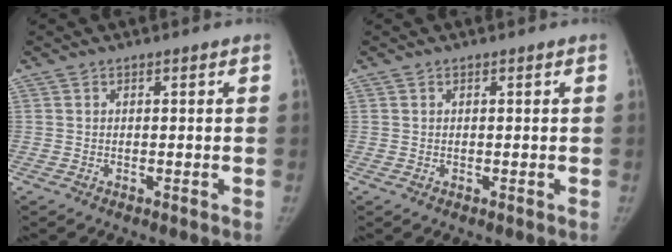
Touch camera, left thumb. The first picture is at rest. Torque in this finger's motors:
{"motor_torque": [-0.10, -0.08, -0.30, 0.51, -0.02]}